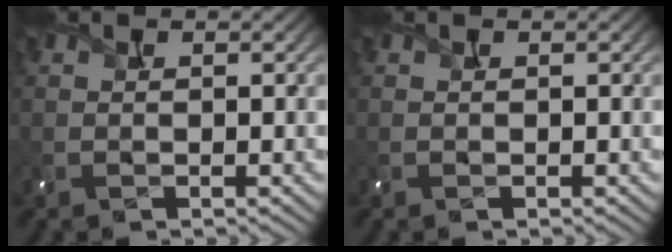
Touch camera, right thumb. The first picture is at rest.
{"total": 0.0}